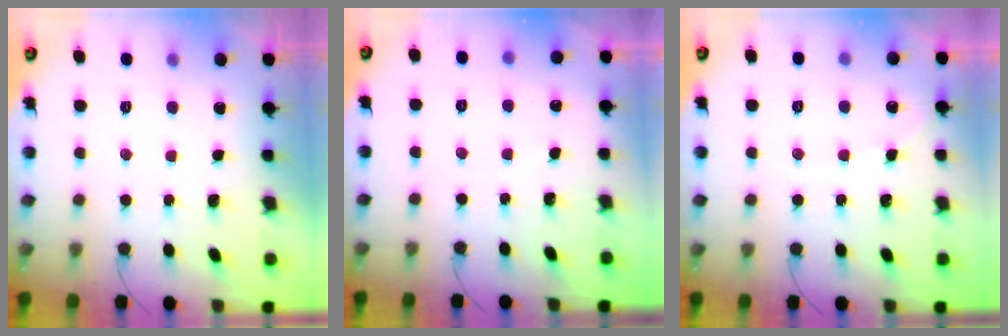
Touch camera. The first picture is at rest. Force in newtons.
{"total": 1.8, "press": 1.7, "slide": 0.4}
{"total": 4.0, "press": 3.9, "slide": 0.6}